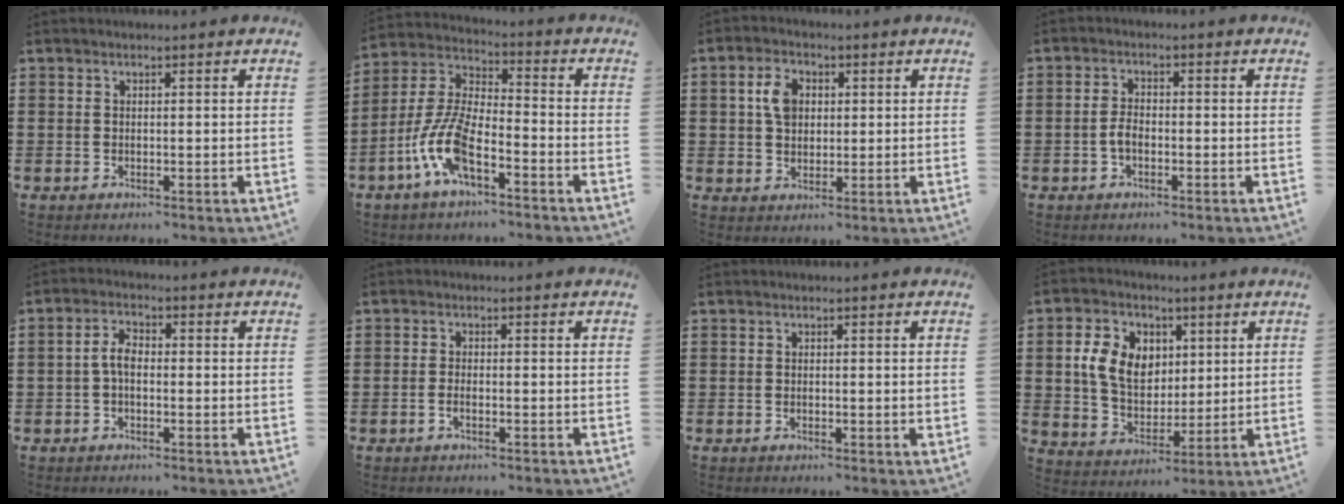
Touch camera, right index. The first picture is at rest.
{"total": 10.0, "force": [-4.9, 3.4, 8.0], "torque": [-0.204, -0.015, -0.099]}
{"total": 5.0, "force": [0.9, 3.6, 3.4], "torque": [-0.068, 0.011, 0.012]}
{"total": 2.6, "force": [-0.9, 1.3, 2.1], "torque": [-0.056, -0.003, -0.021]}
{"total": 3.4, "force": [-0.6, 1.7, 2.9], "torque": [-0.069, 0.001, -0.017]}
{"total": 1.2, "force": [-0.7, 0.0, 1.0], "torque": [-0.022, -0.009, -0.010]}
{"total": 0.5, "force": [-0.1, 0.0, 0.5], "torque": [-0.011, -0.006, -0.001]}
{"total": 8.9, "force": [1.9, 7.0, 5.2], "torque": [-0.123, 0.012, 0.029]}